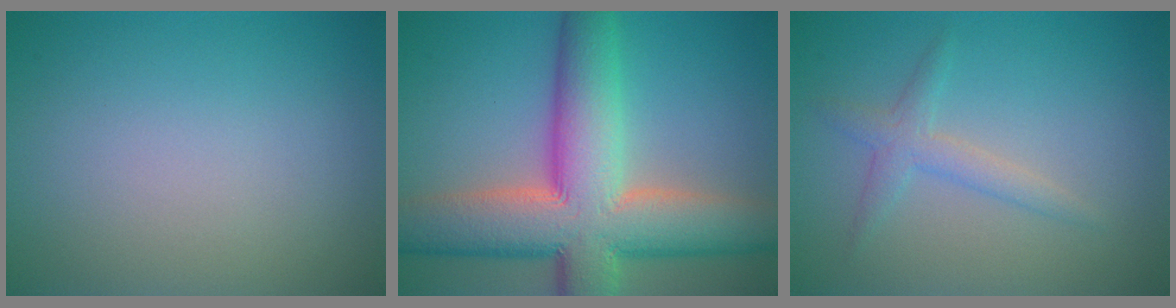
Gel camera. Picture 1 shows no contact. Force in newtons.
{"total": 12.8, "press": 12.8, "slide": 0.6}
{"total": 2.0, "press": 2.0, "slide": 0.0}